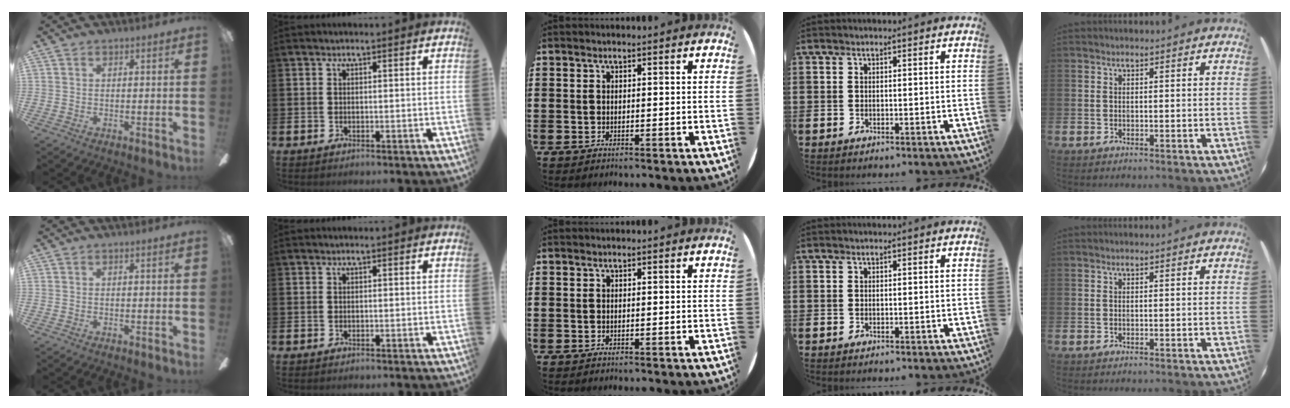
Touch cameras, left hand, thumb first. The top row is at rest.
{}